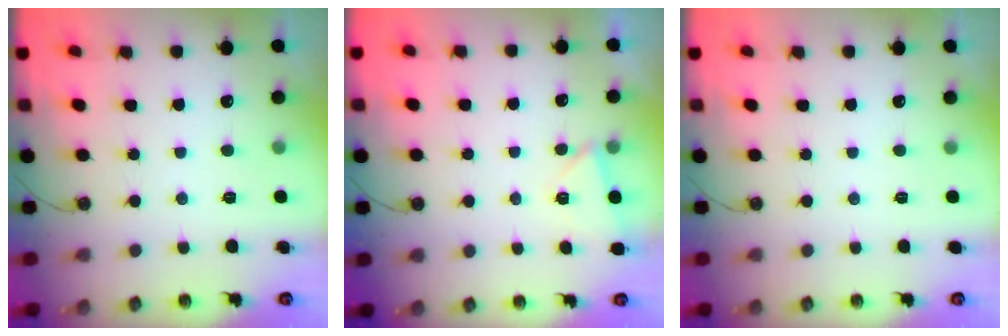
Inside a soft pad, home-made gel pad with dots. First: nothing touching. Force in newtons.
{"total": 2.4, "press": 2.0, "slide": 1.2}
{"total": 1.3, "press": 0.5, "slide": 1.2}